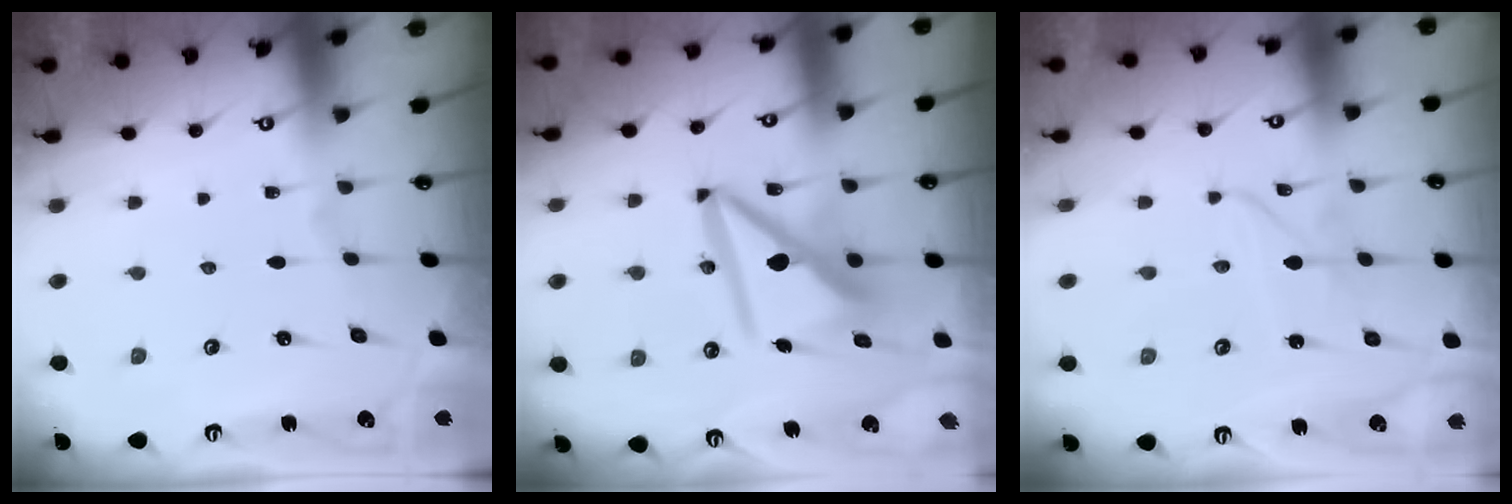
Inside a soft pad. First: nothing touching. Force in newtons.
{"total": 12.4, "press": 12.3, "slide": 1.2}
{"total": 2.1, "press": 2.1, "slide": 0.2}